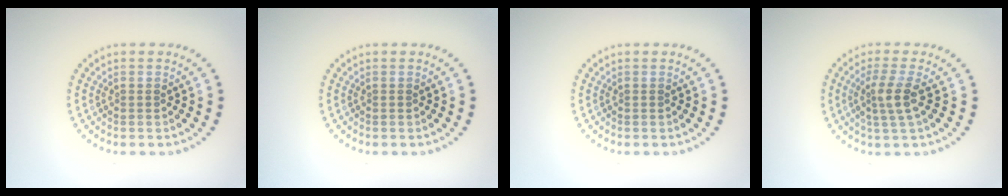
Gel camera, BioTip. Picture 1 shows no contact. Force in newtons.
{"total": 0.0}
{"total": 0.0}
{"total": 2.7, "press": 2.3, "slide": 1.5}